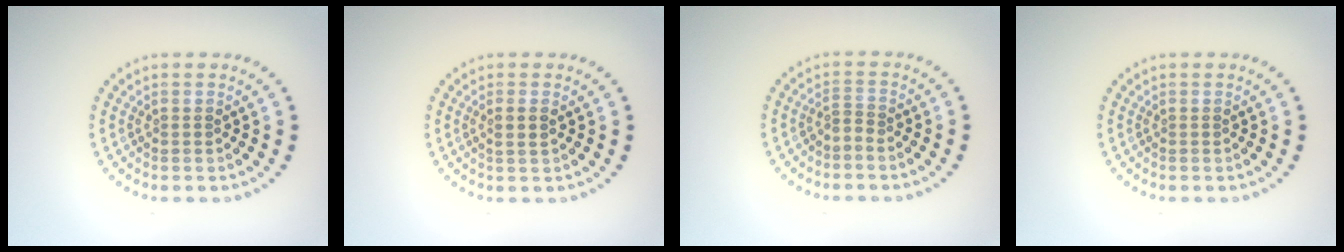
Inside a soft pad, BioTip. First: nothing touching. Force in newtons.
{"total": 1.2, "press": 1.1, "slide": 0.5}
{"total": 0.9, "press": 0.3, "slide": 0.9}
{"total": 0.0}